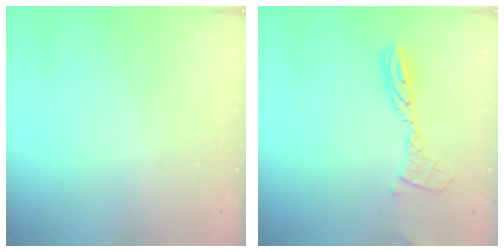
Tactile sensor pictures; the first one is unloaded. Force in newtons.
{"total": 10.3, "press": 10.3, "slide": 1.1}